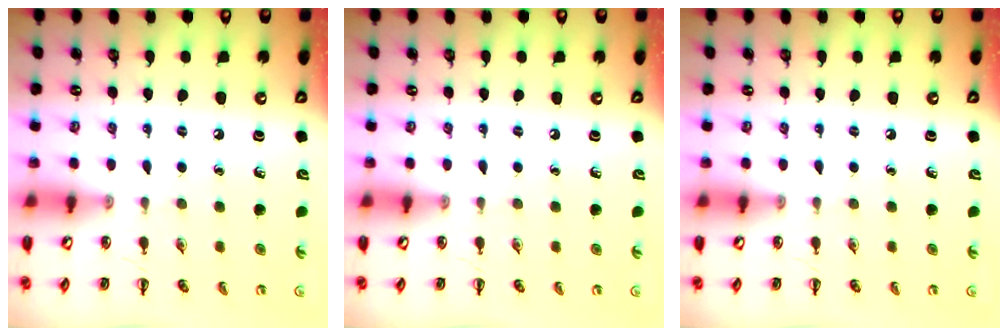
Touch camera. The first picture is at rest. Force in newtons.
{"total": 0.0}
{"total": 0.0}